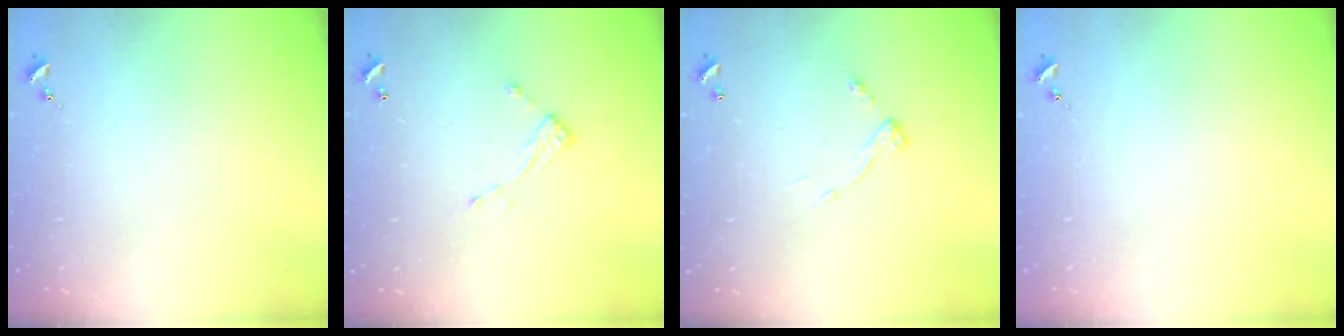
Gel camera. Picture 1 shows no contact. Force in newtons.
{"total": 6.1, "press": 6.1, "slide": 0.2}
{"total": 6.8, "press": 6.8, "slide": 0.2}
{"total": 0.0}